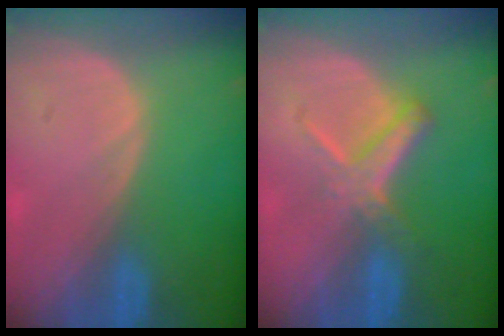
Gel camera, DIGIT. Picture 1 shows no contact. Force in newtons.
{"total": 5.6, "press": 5.1, "slide": 2.4}